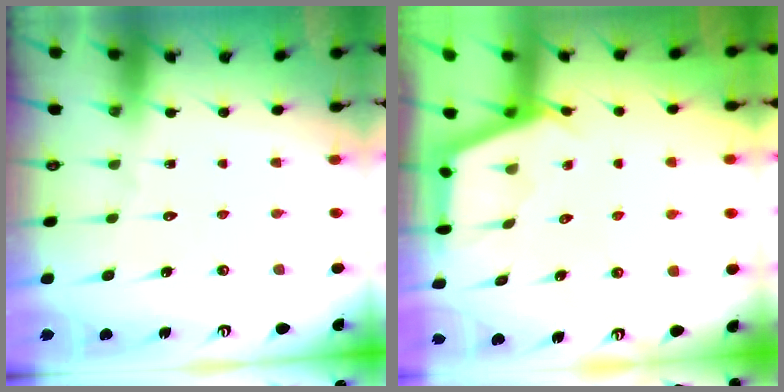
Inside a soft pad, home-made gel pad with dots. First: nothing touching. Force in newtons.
{"total": 2.9, "press": 2.9, "slide": 0.3}